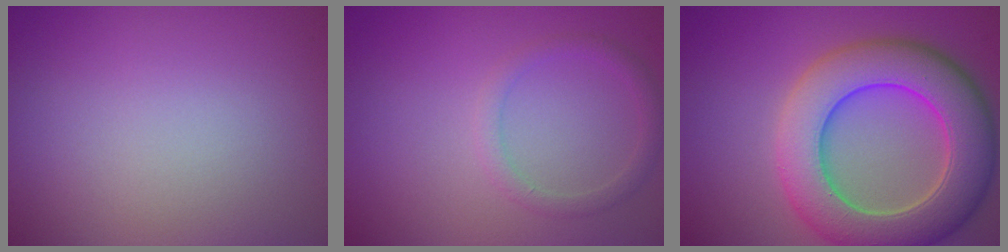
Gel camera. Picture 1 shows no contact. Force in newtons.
{"total": 1.6, "press": 1.6, "slide": 0.1}
{"total": 9.8, "press": 9.7, "slide": 0.6}